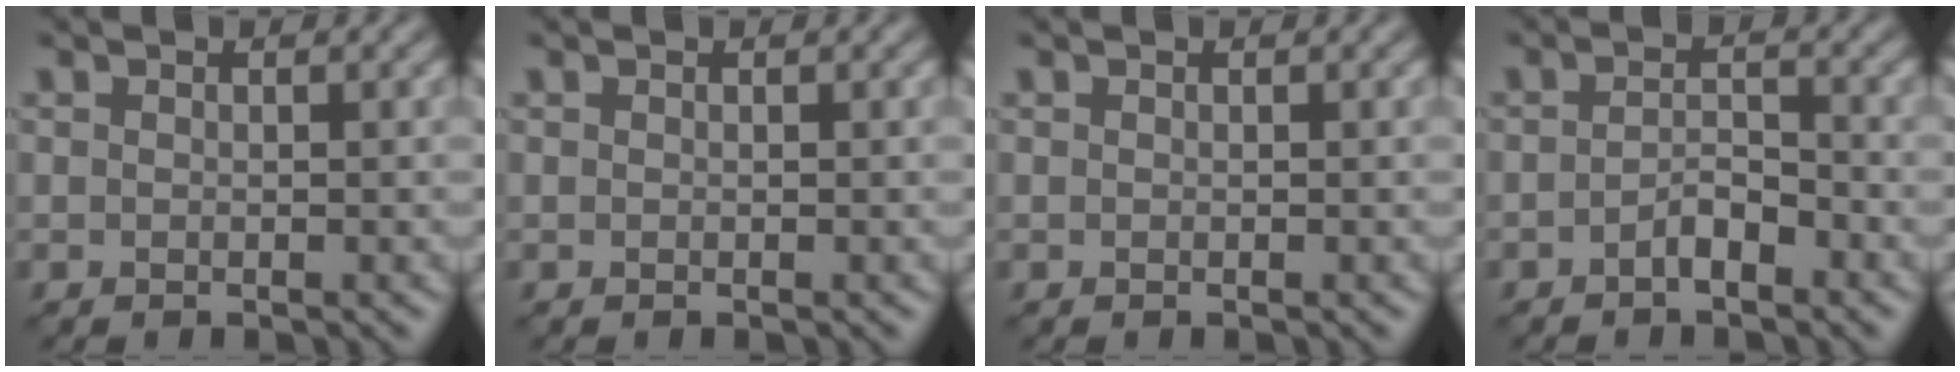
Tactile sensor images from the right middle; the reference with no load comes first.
{"total": 0.0}
{"total": 0.0}
{"total": 2.0, "force": [-1.2, 0.7, 1.4], "torque": [-0.026, 0.005, -0.024]}